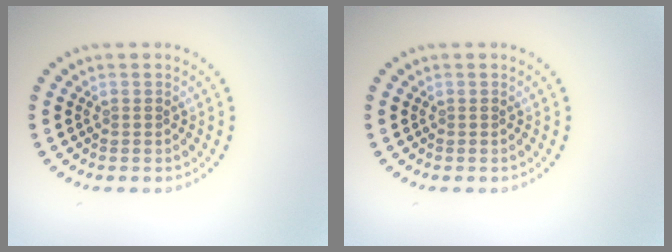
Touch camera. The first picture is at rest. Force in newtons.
{"total": 0.0}